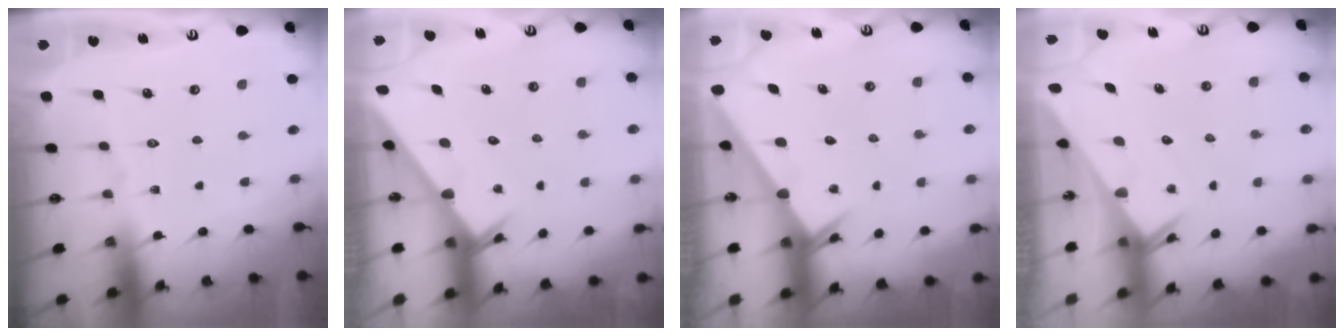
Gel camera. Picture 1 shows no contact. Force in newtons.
{"total": 3.9, "press": 3.9, "slide": 0.2}
{"total": 2.5, "press": 2.5, "slide": 0.1}
{"total": 3.0, "press": 2.9, "slide": 0.3}